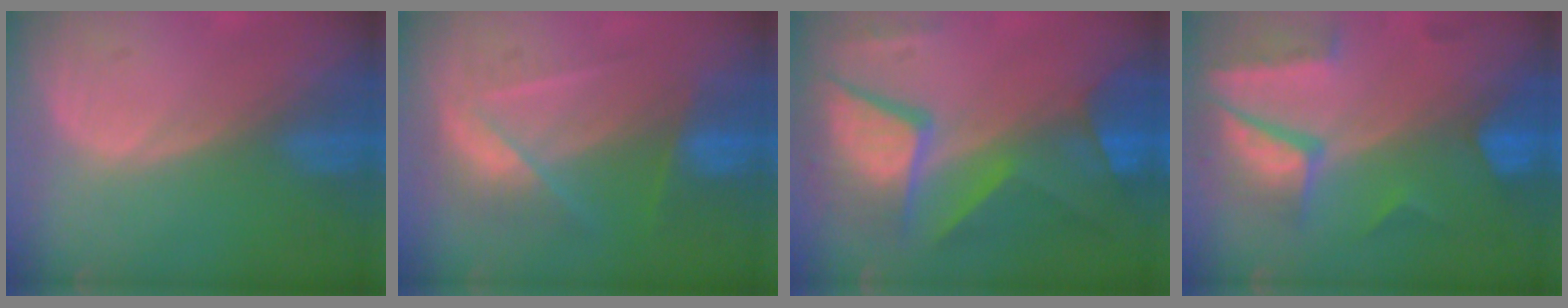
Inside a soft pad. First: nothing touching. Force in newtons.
{"total": 7.3, "press": 6.4, "slide": 3.5}
{"total": 11.9, "press": 11.9, "slide": 1.1}
{"total": 9.6, "press": 8.3, "slide": 4.9}